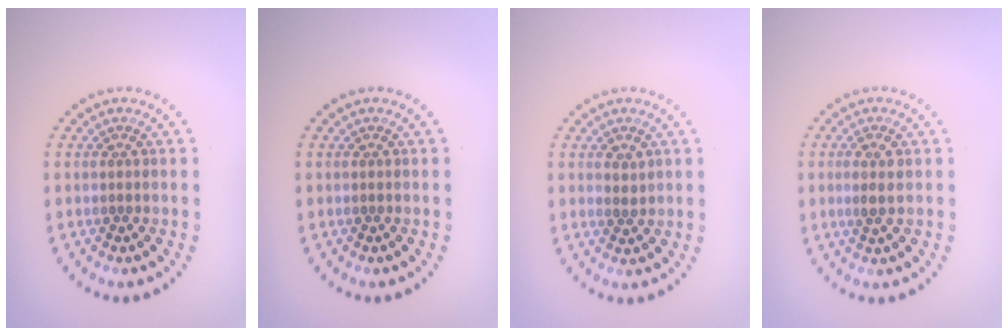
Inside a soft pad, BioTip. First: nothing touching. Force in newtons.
{"total": 0.0}
{"total": 0.6, "press": 0.6, "slide": 0.2}
{"total": 1.6, "press": 1.5, "slide": 0.5}